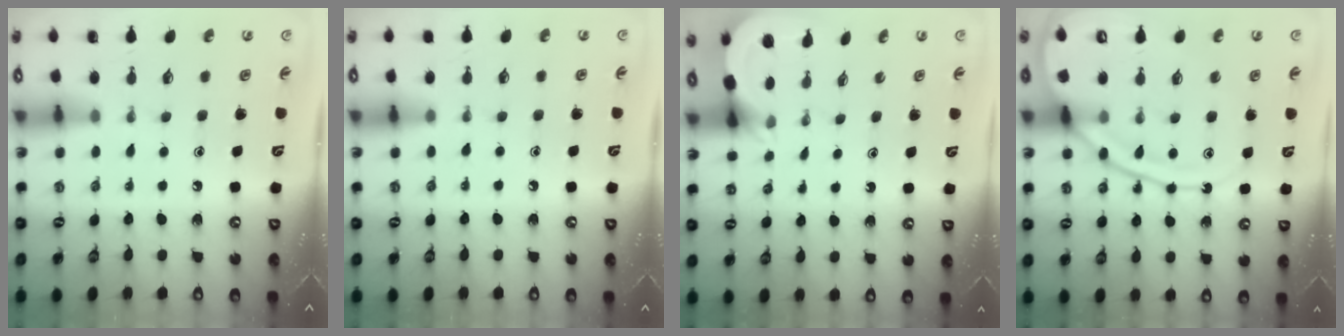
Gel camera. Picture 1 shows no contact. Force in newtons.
{"total": 3.0, "press": 3.0, "slide": 0.5}
{"total": 3.5, "press": 3.5, "slide": 0.3}
{"total": 14.0, "press": 14.0, "slide": 1.4}